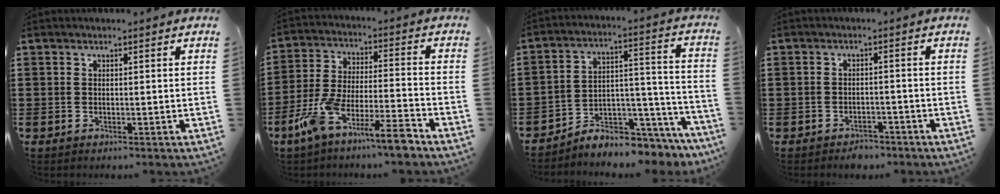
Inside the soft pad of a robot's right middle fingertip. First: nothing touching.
{"total": 10.2, "force": [-8.2, 0.8, 6.1], "torque": [-0.142, -0.001, -0.166]}
{"total": 5.9, "force": [-5.6, 1.1, 1.2], "torque": [-0.019, 0.005, -0.108]}
{"total": 2.0, "force": [-1.9, 0.5, 0.0], "torque": [-0.008, 0.000, -0.042]}